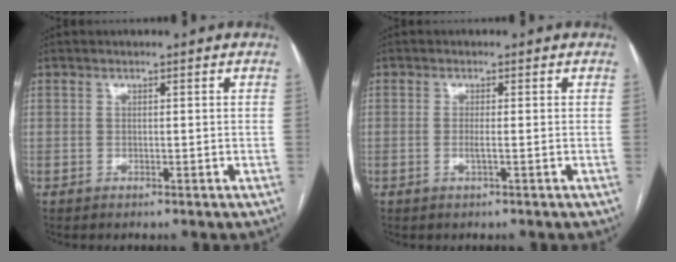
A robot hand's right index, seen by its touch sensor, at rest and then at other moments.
{"total": 1.3, "force": [-0.3, -0.1, 1.2], "torque": [-0.027, -0.003, -0.005]}